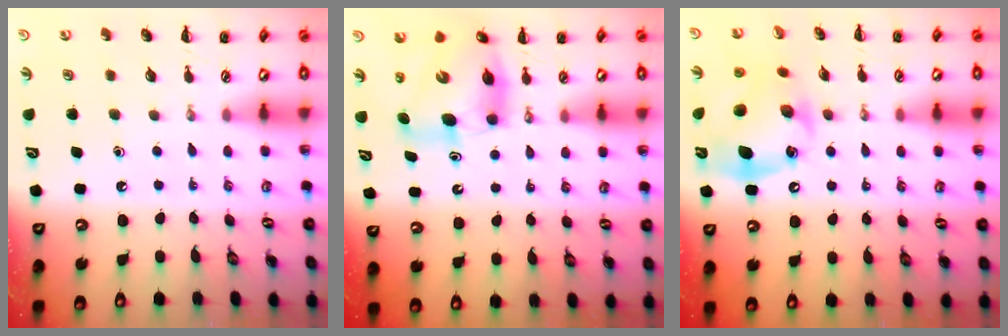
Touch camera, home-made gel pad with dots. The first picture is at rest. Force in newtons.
{"total": 7.3, "press": 7.0, "slide": 2.1}
{"total": 14.2, "press": 14.2, "slide": 0.9}